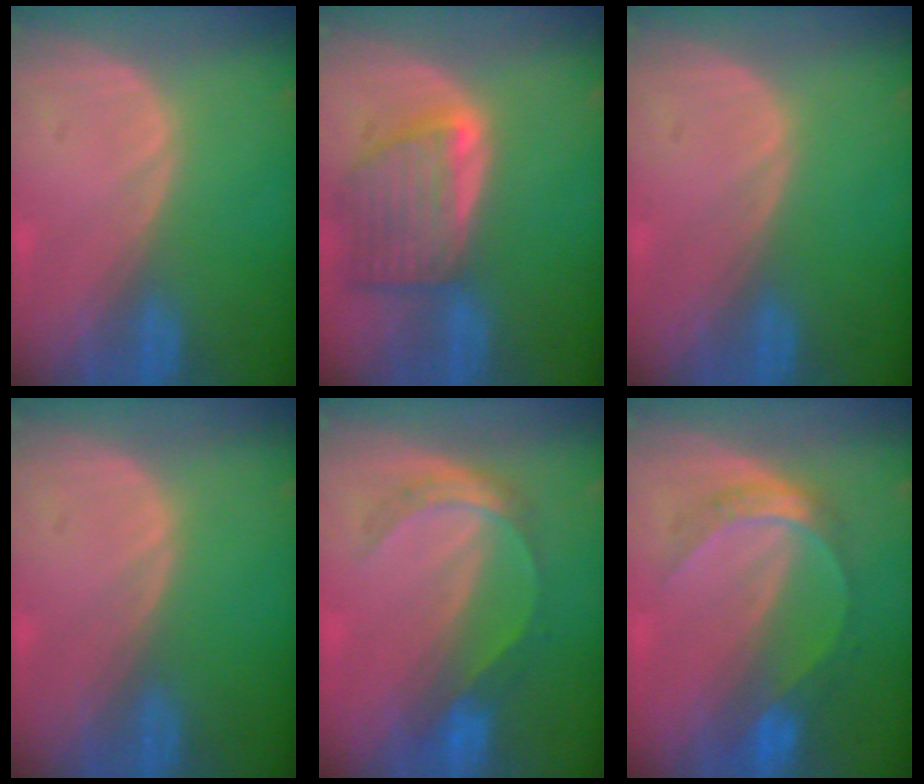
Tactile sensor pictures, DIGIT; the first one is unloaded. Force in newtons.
{"total": 8.0, "press": 7.2, "slide": 3.4}
{"total": 0.0}
{"total": 0.0}
{"total": 5.3, "press": 5.0, "slide": 1.6}
{"total": 6.5, "press": 5.6, "slide": 3.3}